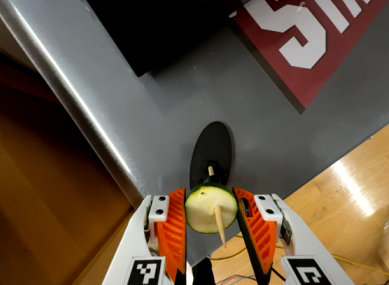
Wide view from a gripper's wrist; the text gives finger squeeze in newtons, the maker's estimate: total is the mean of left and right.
{"total": 9.7, "left": 9.9, "right": 9.5}